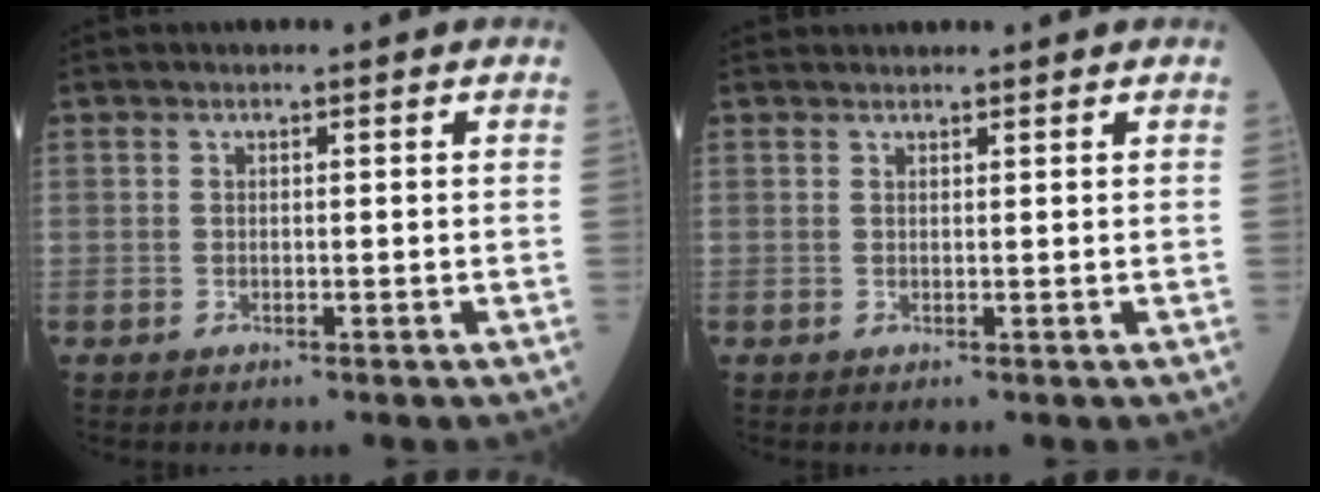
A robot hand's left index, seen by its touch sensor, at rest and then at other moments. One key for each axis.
{"total": 1.3, "fx": 1.3, "fy": 0.3, "fz": 0.0, "tx": -0.005, "ty": 0.016, "tz": 0.020}